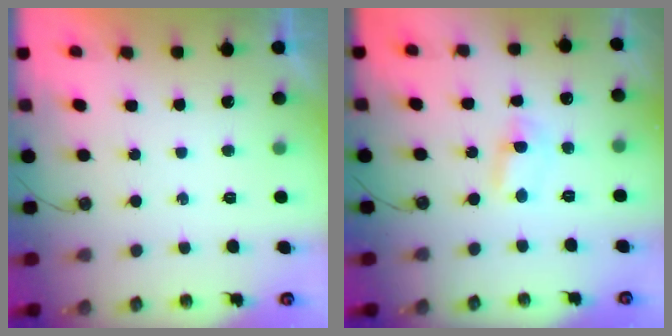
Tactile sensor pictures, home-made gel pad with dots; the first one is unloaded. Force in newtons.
{"total": 1.8, "press": 1.8, "slide": 0.2}